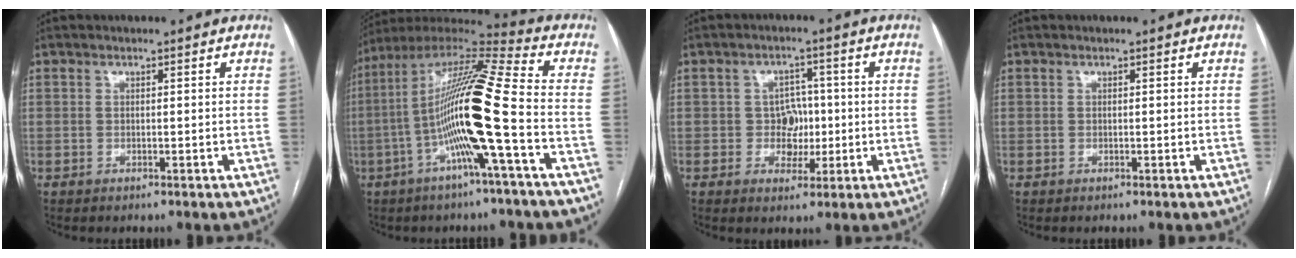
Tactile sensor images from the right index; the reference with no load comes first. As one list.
[{"total": 17.4, "force": [-4.0, -0.3, 16.9], "torque": [-0.318, 0.010, -0.082]}, {"total": 4.4, "force": [-0.4, 3.9, 2.0], "torque": [-0.024, 0.012, 0.000]}, {"total": 0.0}]